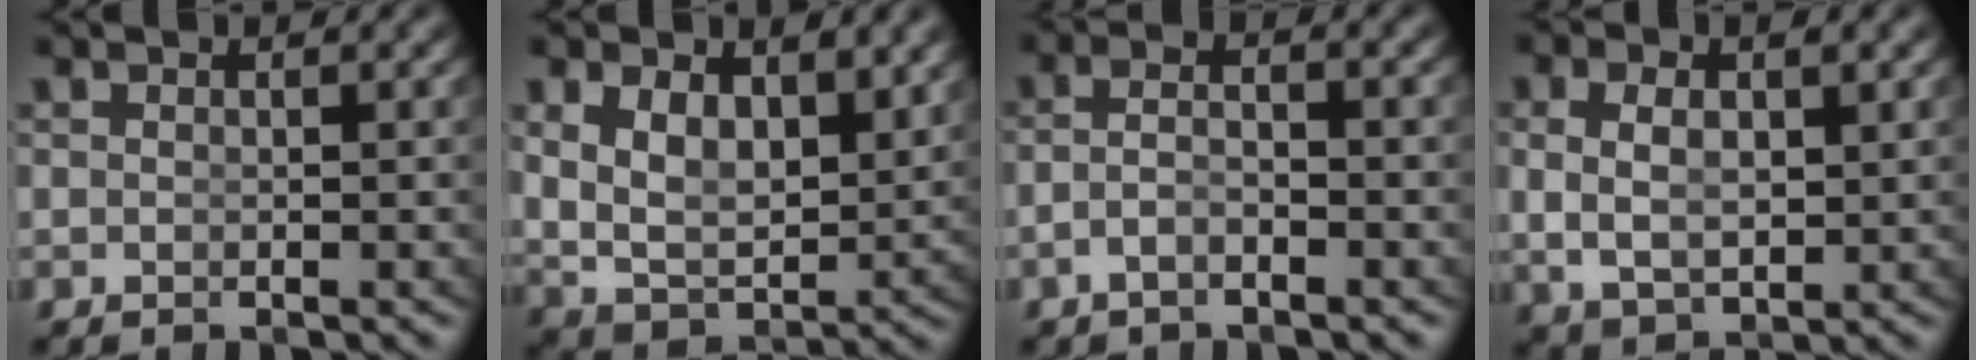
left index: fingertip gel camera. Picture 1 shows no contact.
{"total": 7.3, "force": [1.6, 5.5, 4.4], "torque": [-0.102, -0.032, 0.034]}
{"total": 2.3, "force": [-1.4, 0.3, 1.8], "torque": [-0.041, -0.011, -0.020]}
{"total": 4.8, "force": [0.5, 3.3, 3.5], "torque": [-0.071, -0.010, 0.024]}